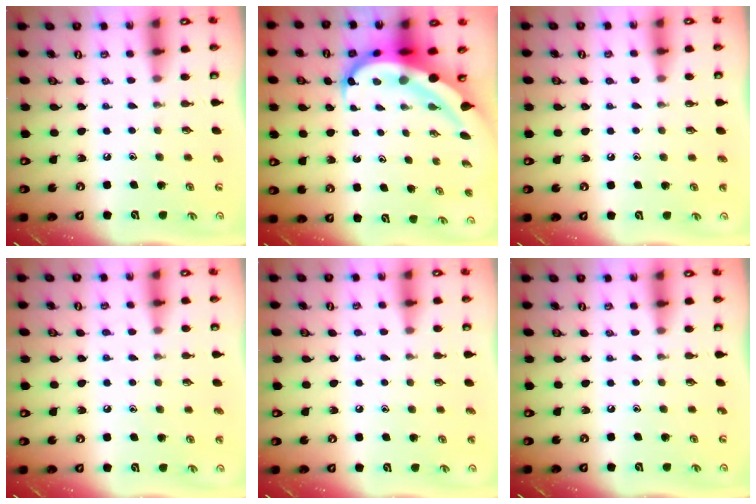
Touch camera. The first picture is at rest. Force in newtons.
{"total": 11.9, "press": 11.8, "slide": 1.2}
{"total": 0.7, "press": 0.7, "slide": 0.0}
{"total": 4.1, "press": 4.1, "slide": 0.4}
{"total": 3.8, "press": 3.7, "slide": 0.4}
{"total": 0.0}